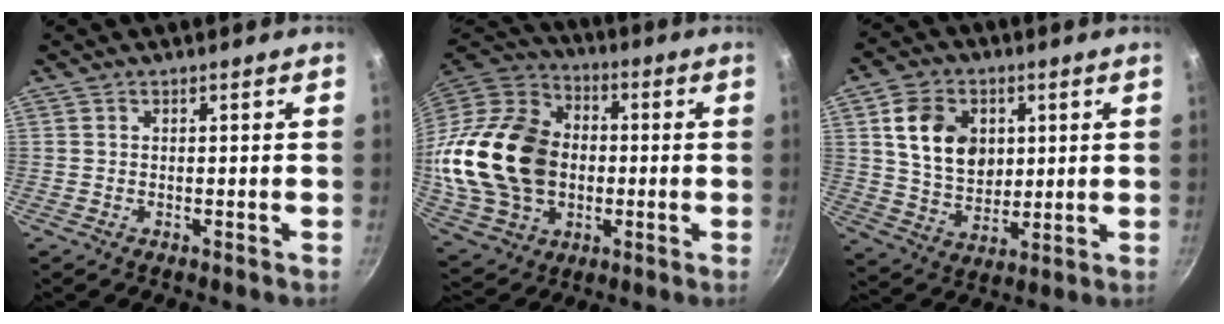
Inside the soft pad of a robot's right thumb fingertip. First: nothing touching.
{"total": 26.2, "force": [-0.6, 19.5, 17.4], "torque": [-0.318, 0.029, 0.000]}
{"total": 12.7, "force": [3.3, 9.7, 7.5], "torque": [-0.102, -0.011, 0.063]}